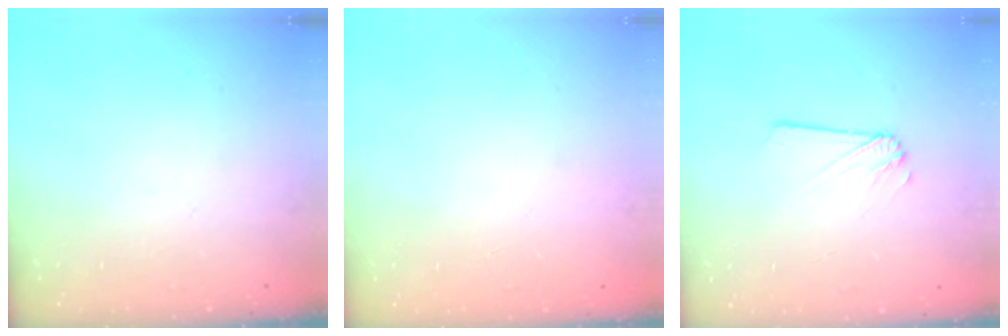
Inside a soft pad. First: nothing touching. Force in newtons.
{"total": 0.0}
{"total": 2.0, "press": 2.0, "slide": 0.1}